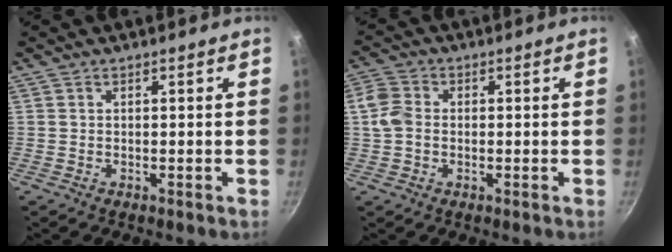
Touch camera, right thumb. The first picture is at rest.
{"total": 5.2, "force": [-0.2, 4.0, 3.2], "torque": [-0.063, 0.009, -0.014]}